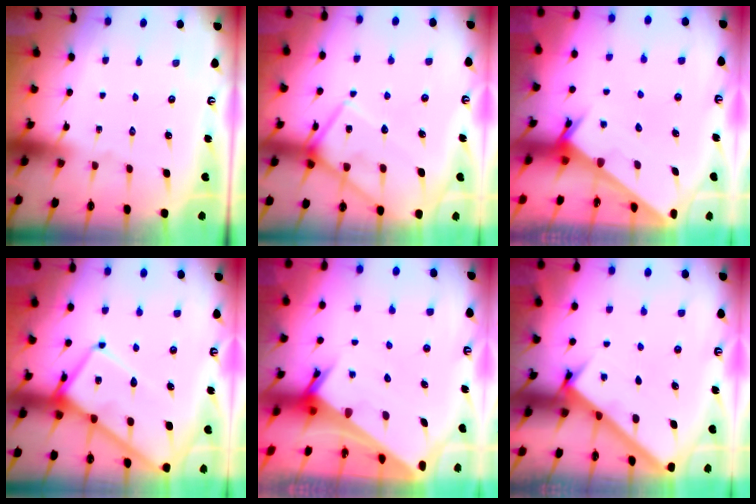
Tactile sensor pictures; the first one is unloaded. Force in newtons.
{"total": 13.1, "press": 13.0, "slide": 1.1}
{"total": 2.5, "press": 2.5, "slide": 0.1}
{"total": 13.5, "press": 13.4, "slide": 1.5}
{"total": 3.9, "press": 3.9, "slide": 0.4}
{"total": 3.0, "press": 3.0, "slide": 0.2}